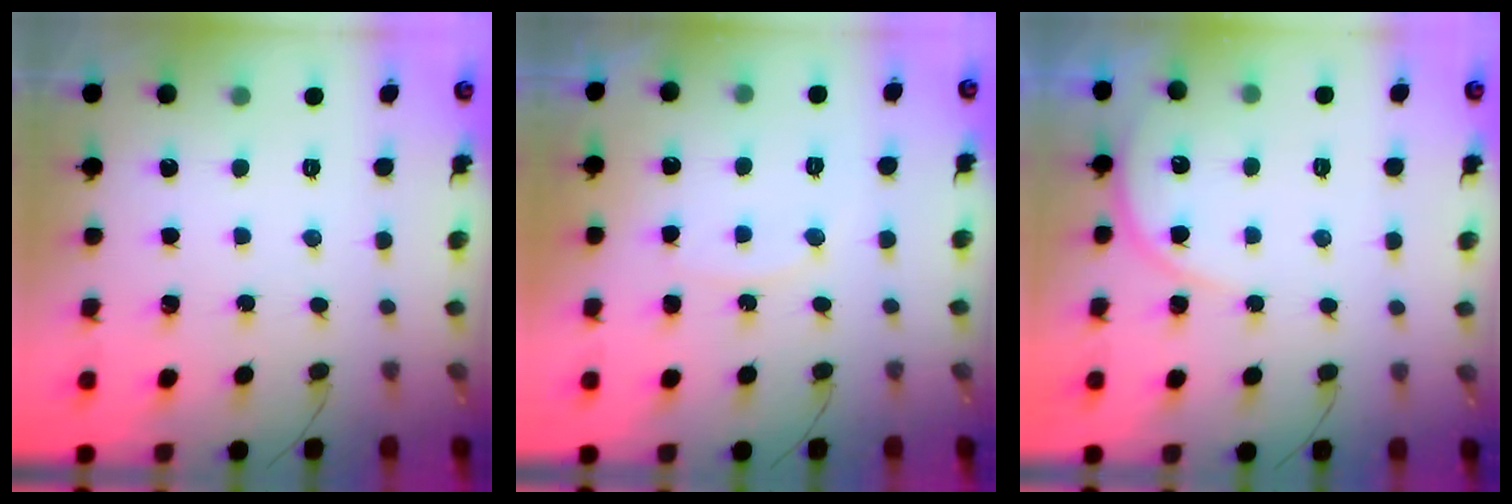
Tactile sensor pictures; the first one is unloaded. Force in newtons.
{"total": 6.2, "press": 6.2, "slide": 0.3}
{"total": 5.6, "press": 5.6, "slide": 0.4}